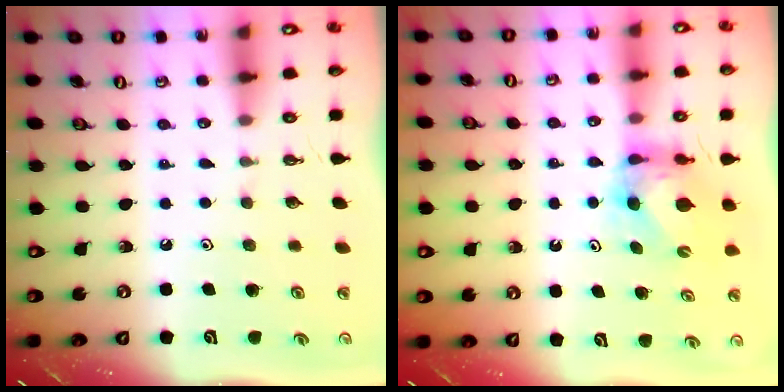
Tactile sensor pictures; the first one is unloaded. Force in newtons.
{"total": 6.7, "press": 6.7, "slide": 0.4}